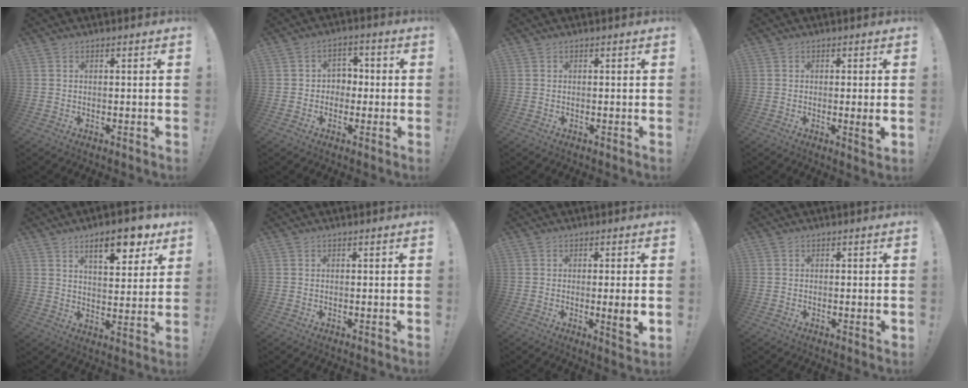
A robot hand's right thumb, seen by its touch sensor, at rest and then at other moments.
{"total": 4.9, "force": [-0.5, 4.6, 1.7], "torque": [-0.031, 0.006, -0.007]}
{"total": 0.0}
{"total": 3.6, "force": [-0.3, -0.2, 3.6], "torque": [-0.048, -0.012, -0.007]}
{"total": 12.0, "force": [6.9, 4.1, 8.9], "torque": [-0.122, -0.033, 0.112]}
{"total": 0.0}
{"total": 5.3, "force": [-0.5, -0.1, 5.3], "torque": [-0.074, -0.012, -0.010]}
{"total": 1.1, "force": [-0.1, 0.0, 1.1], "torque": [-0.015, -0.003, -0.003]}